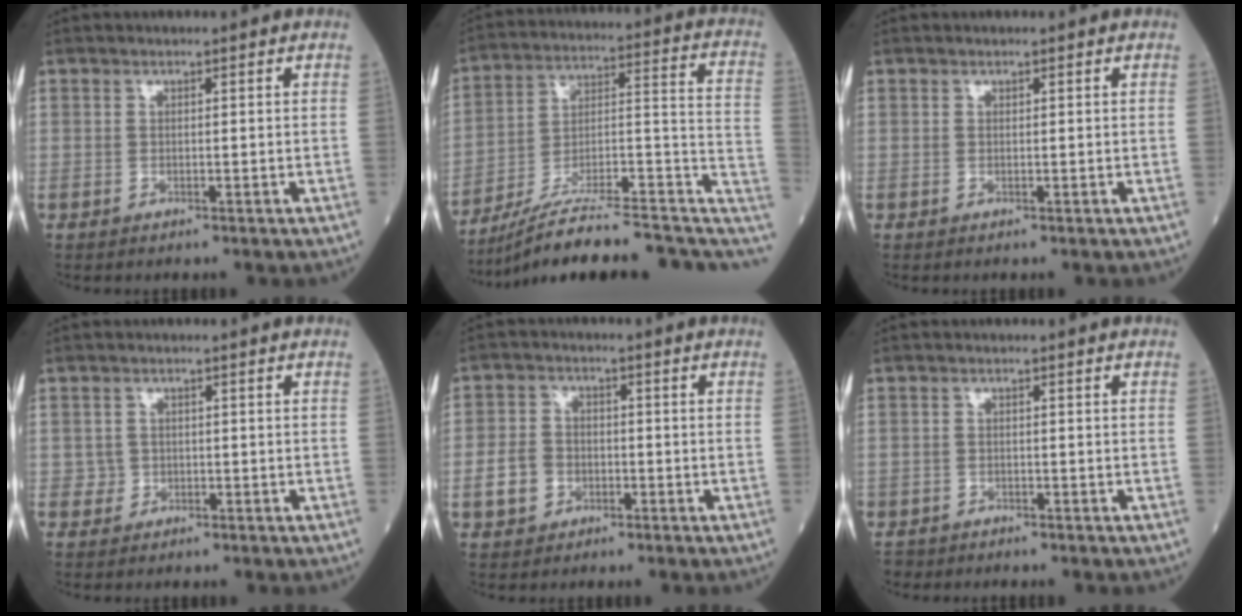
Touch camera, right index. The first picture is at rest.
{"total": 20.2, "force": [-15.0, 3.4, 13.1], "torque": [-0.155, 0.047, -0.232]}
{"total": 0.0}
{"total": 1.9, "force": [0.0, 1.9, -0.2], "torque": [0.016, 0.010, -0.004]}
{"total": 4.7, "force": [-1.3, 3.9, 2.2], "torque": [-0.052, 0.011, -0.024]}
{"total": 1.6, "force": [-1.3, 0.9, -0.3], "torque": [-0.001, 0.000, -0.027]}